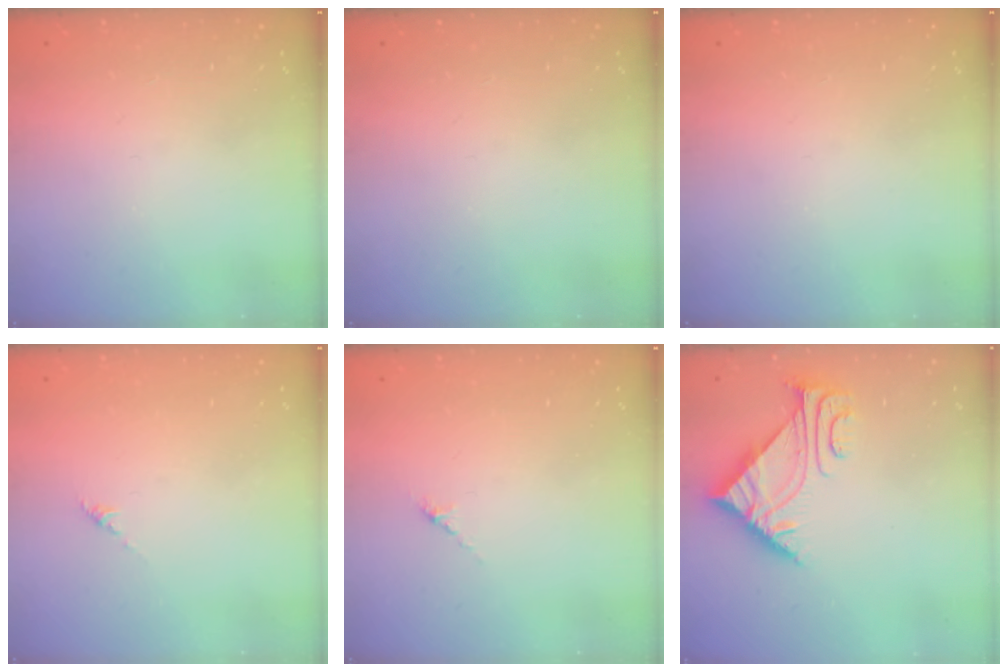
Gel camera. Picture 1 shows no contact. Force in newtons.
{"total": 0.0}
{"total": 0.0}
{"total": 0.0}
{"total": 2.7, "press": 2.7, "slide": 0.7}
{"total": 5.5, "press": 5.4, "slide": 0.8}